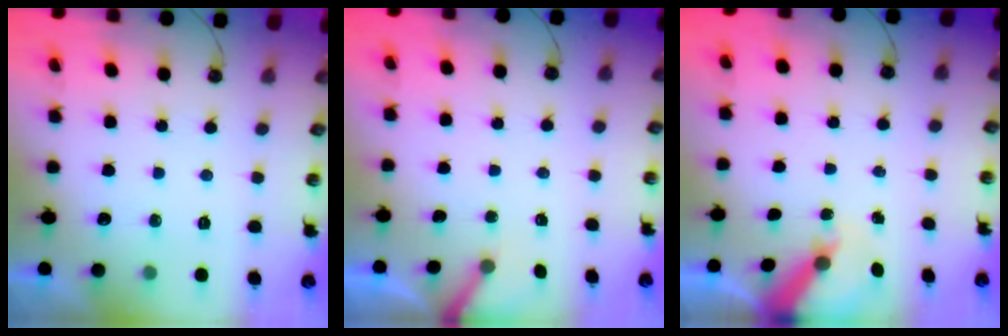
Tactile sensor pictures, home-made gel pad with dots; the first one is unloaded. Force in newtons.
{"total": 3.4, "press": 3.4, "slide": 0.2}
{"total": 6.5, "press": 6.4, "slide": 0.7}